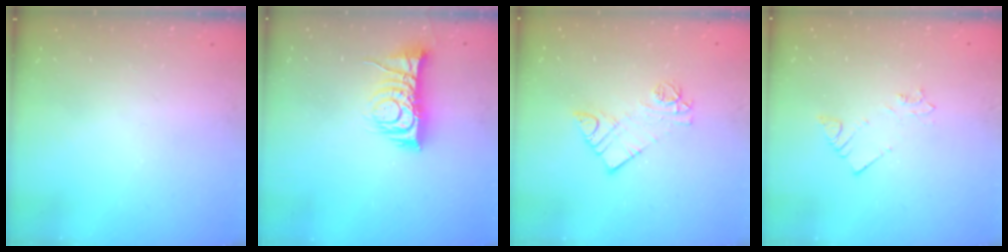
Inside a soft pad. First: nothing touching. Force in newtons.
{"total": 10.0, "press": 10.0, "slide": 0.3}
{"total": 9.4, "press": 9.4, "slide": 0.7}
{"total": 2.7, "press": 2.7, "slide": 0.3}